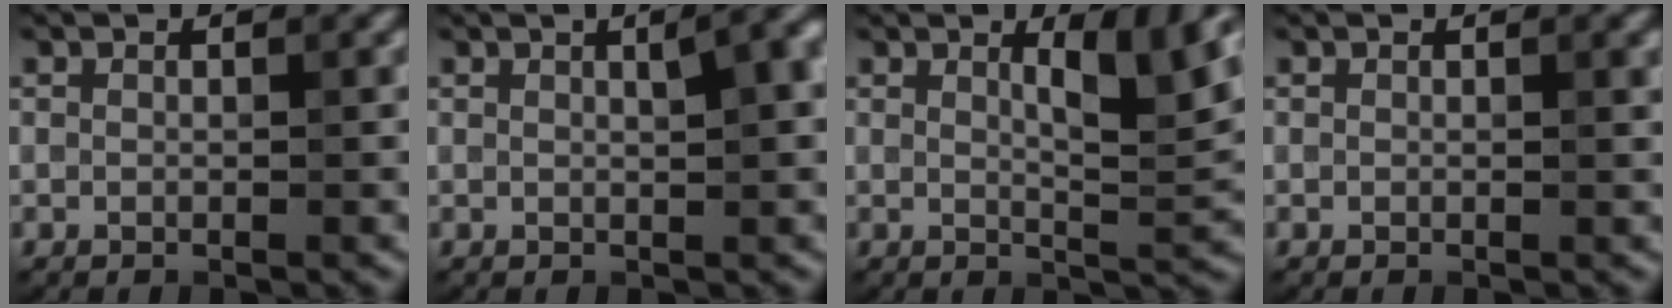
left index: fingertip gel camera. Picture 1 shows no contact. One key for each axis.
{"total": 3.8, "fx": 1.2, "fy": 1.0, "fz": 3.5, "tx": -0.043, "ty": 0.012, "tz": 0.015}
{"total": 4.8, "fx": 1.9, "fy": 0.9, "fz": 4.3, "tx": -0.066, "ty": -0.007, "tz": 0.031}
{"total": 0.8, "fx": 0.3, "fy": 0.2, "fz": 0.7, "tx": -0.007, "ty": 0.000, "tz": 0.002}